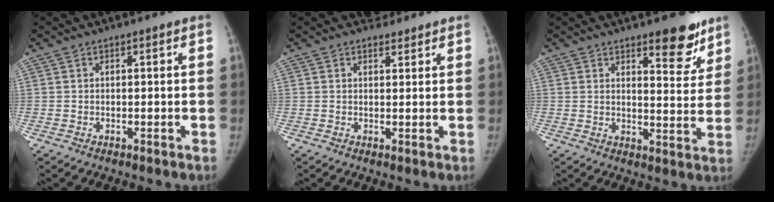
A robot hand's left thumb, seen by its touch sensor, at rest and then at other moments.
{"total": 2.1, "force": [1.8, 1.1, -0.1], "torque": [0.017, -0.012, 0.022]}
{"total": 8.9, "force": [6.3, 3.1, 5.5], "torque": [-0.033, -0.043, 0.085]}